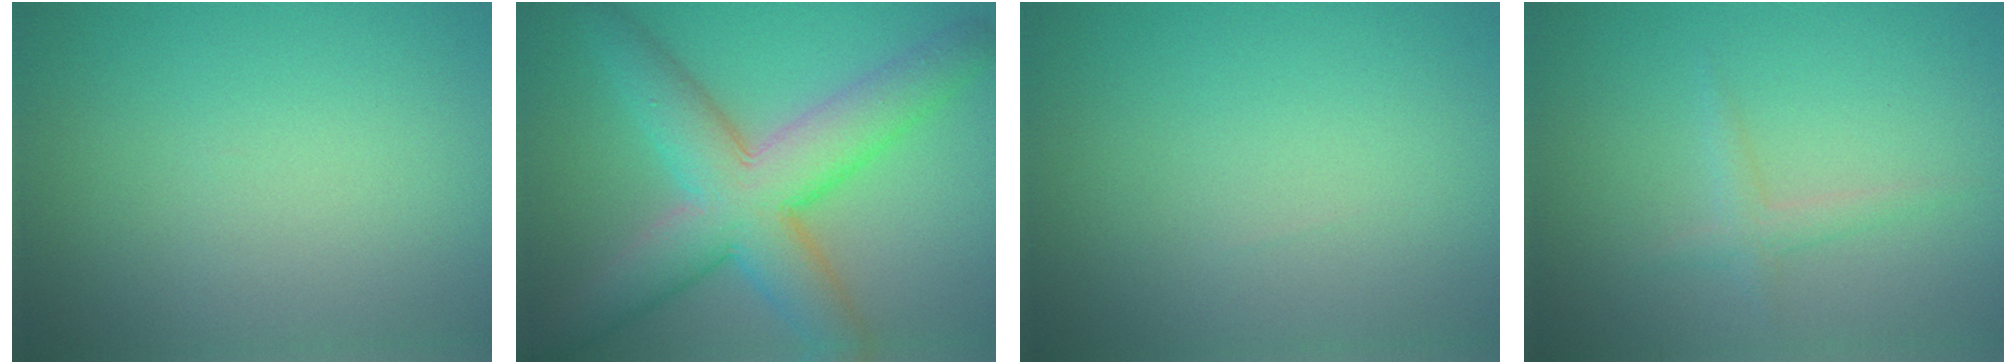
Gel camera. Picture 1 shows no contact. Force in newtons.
{"total": 9.0, "press": 9.0, "slide": 0.5}
{"total": 0.0}
{"total": 1.3, "press": 1.3, "slide": 0.0}